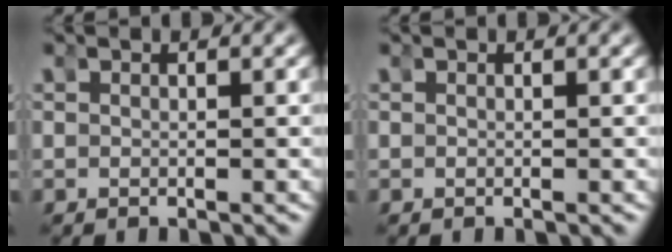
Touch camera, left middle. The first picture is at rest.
{"total": 0.0}